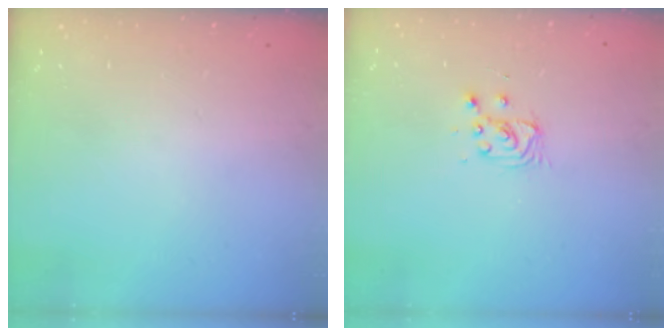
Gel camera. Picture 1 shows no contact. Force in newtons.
{"total": 4.0, "press": 4.0, "slide": 0.4}